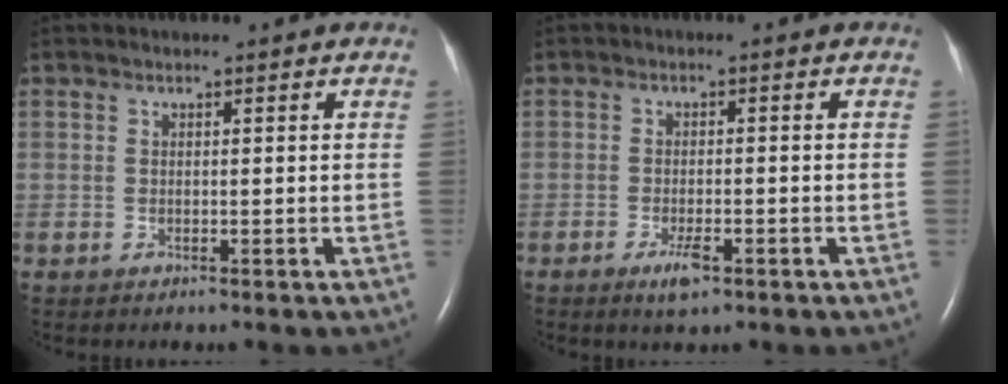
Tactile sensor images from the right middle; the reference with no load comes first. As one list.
[{"total": 3.1, "force": [-1.7, 0.8, 2.4], "torque": [-0.047, -0.002, -0.028]}]